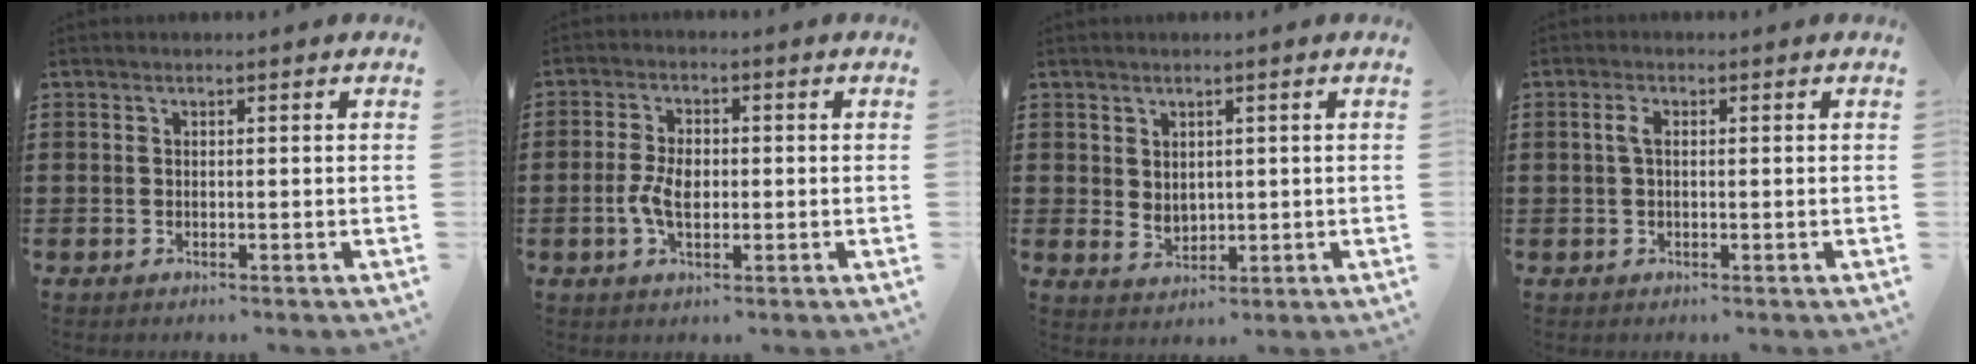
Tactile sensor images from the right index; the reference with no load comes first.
{"total": 4.5, "force": [-0.6, 2.7, 3.6], "torque": [-0.081, 0.005, -0.015]}
{"total": 2.5, "force": [1.5, 1.8, 0.5], "torque": [-0.009, 0.004, 0.027]}
{"total": 1.9, "force": [0.2, 0.9, 1.7], "torque": [-0.042, 0.004, -0.002]}